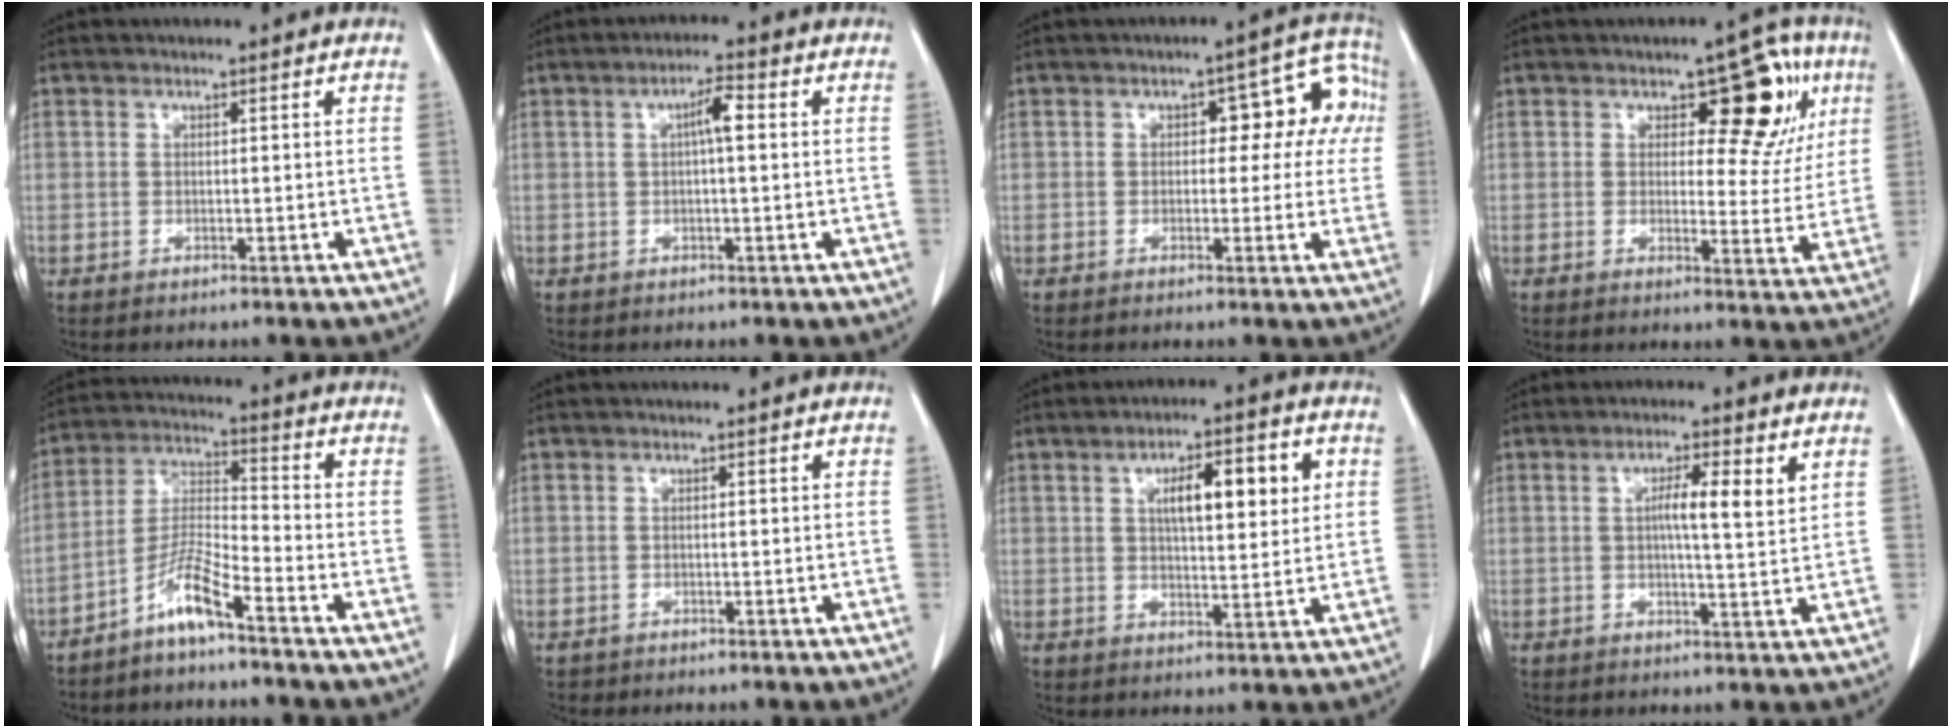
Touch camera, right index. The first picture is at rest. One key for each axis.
{"total": 3.4, "fx": 0.6, "fy": 0.5, "fz": 3.4, "tx": -0.061, "ty": 0.007, "tz": 0.008}
{"total": 8.3, "fx": 1.2, "fy": 4.4, "fz": 6.9, "tx": -0.065, "ty": 0.043, "tz": 0.012}
{"total": 10.9, "fx": 4.5, "fy": 5.5, "fz": 8.3, "tx": -0.082, "ty": 0.020, "tz": 0.057}
{"total": 6.7, "fx": -4.9, "fy": 0.2, "fz": 4.6, "tx": -0.104, "ty": -0.005, "tz": -0.099}
{"total": 0.9, "fx": -0.5, "fy": 0.8, "fz": -0.2, "tx": -0.008, "ty": 0.005, "tz": -0.008}
{"total": 9.2, "fx": 2.7, "fy": 2.6, "fz": 8.4, "tx": -0.133, "ty": 0.014, "tz": 0.045}
{"total": 5.7, "fx": 2.0, "fy": 0.5, "fz": 5.3, "tx": -0.092, "ty": 0.002, "tz": 0.029}